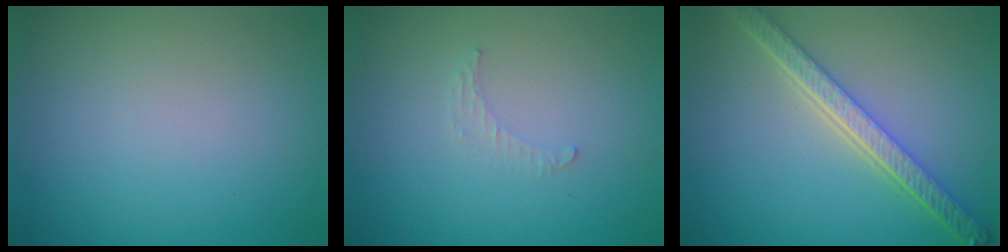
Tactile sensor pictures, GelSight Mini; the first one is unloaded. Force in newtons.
{"total": 0.8, "press": 0.8, "slide": 0.3}
{"total": 5.2, "press": 4.0, "slide": 3.3}